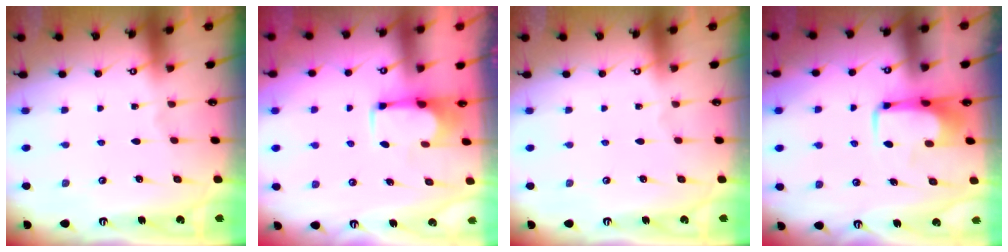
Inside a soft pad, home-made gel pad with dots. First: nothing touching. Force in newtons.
{"total": 1.9, "press": 1.7, "slide": 0.7}
{"total": 0.0}
{"total": 5.7, "press": 5.6, "slide": 1.1}